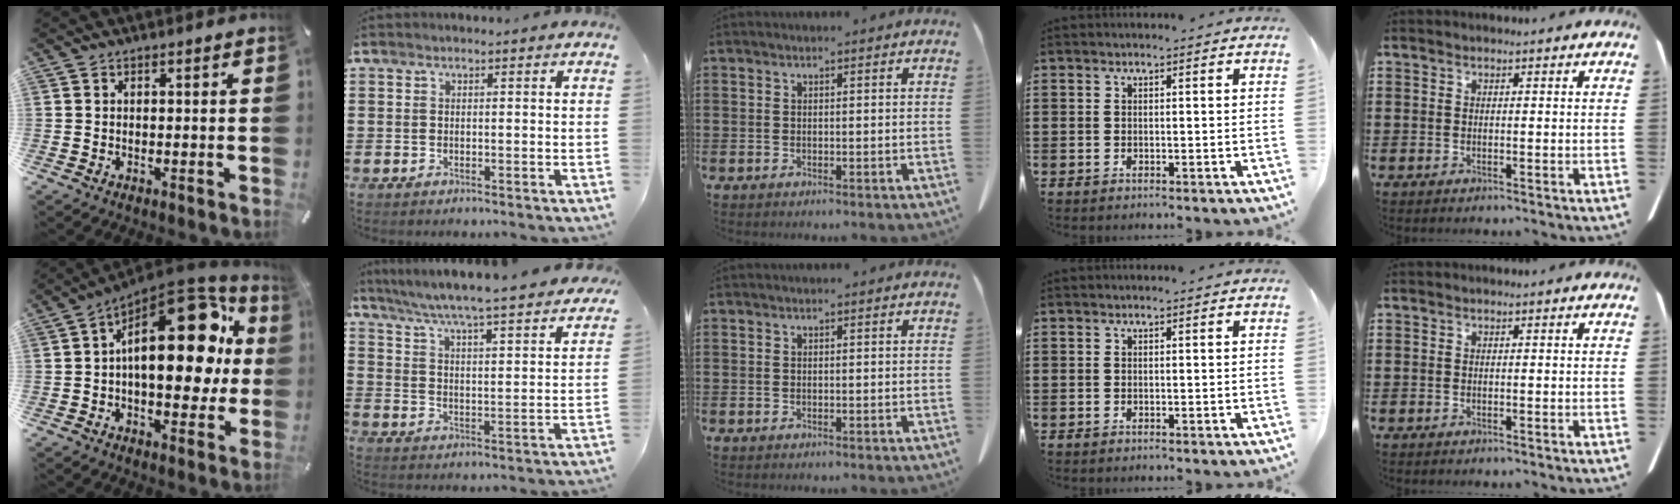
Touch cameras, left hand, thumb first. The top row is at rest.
{"thumb": {"total": 24.5, "force": [5.2, 13.1, 20.0], "torque": [-0.278, -0.044, 0.092]}, "index": {"total": 5.0, "force": [4.7, -0.9, 1.5], "torque": [-0.053, -0.045, 0.071]}}